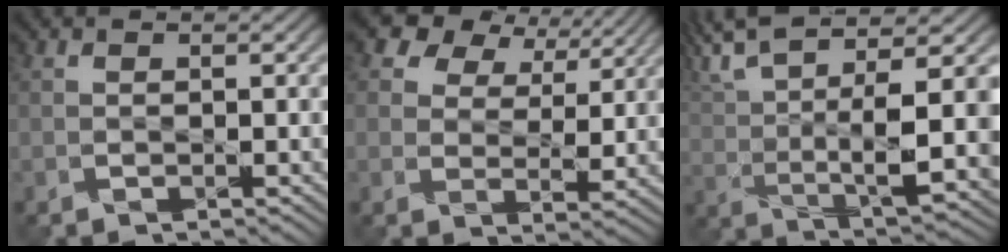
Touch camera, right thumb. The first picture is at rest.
{"total": 8.9, "force": [6.3, 5.0, 3.9], "torque": [-0.082, 0.009, 0.110]}
{"total": 13.9, "force": [6.1, 3.3, 12.1], "torque": [-0.260, 0.026, 0.122]}